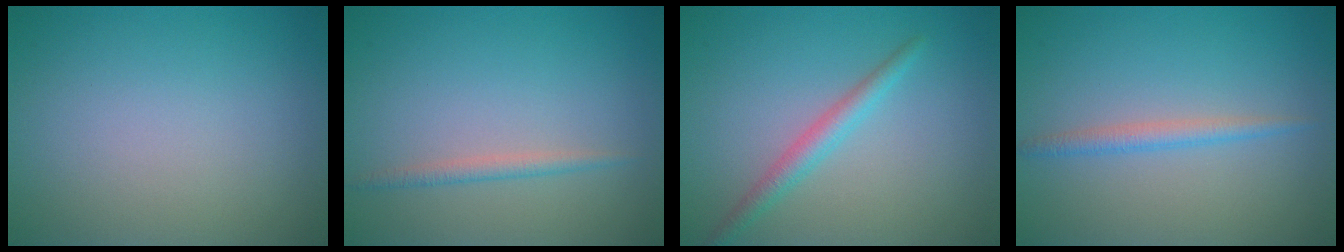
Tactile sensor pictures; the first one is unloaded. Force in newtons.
{"total": 1.2, "press": 1.2, "slide": 0.1}
{"total": 2.2, "press": 2.2, "slide": 0.1}
{"total": 1.6, "press": 1.6, "slide": 0.1}